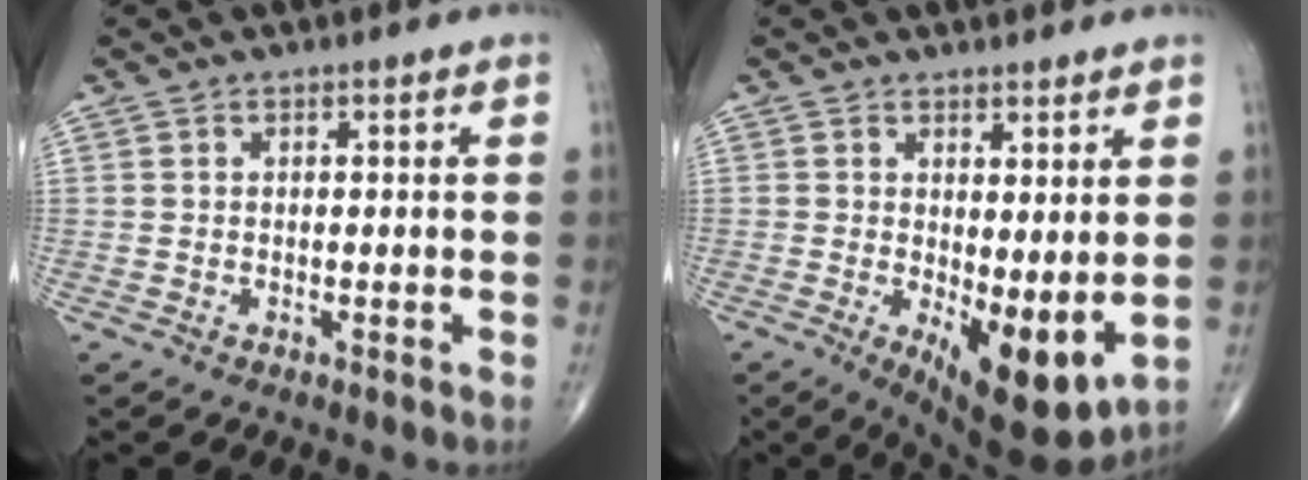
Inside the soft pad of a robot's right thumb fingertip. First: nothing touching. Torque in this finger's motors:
{"motor_torque": [0.57, 2.15, 0.08, -0.13, 0.31]}